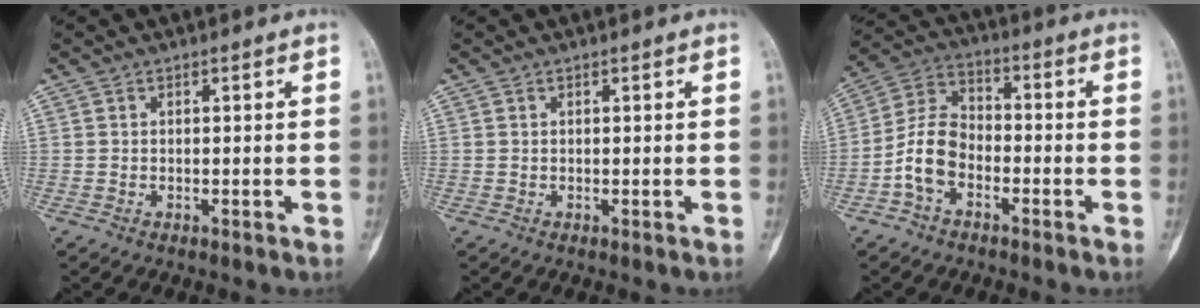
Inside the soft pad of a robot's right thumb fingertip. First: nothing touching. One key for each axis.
{"total": 0.0}
{"total": 9.3, "fx": -3.7, "fy": 6.1, "fz": 5.9, "tx": -0.107, "ty": 0.039, "tz": -0.081}